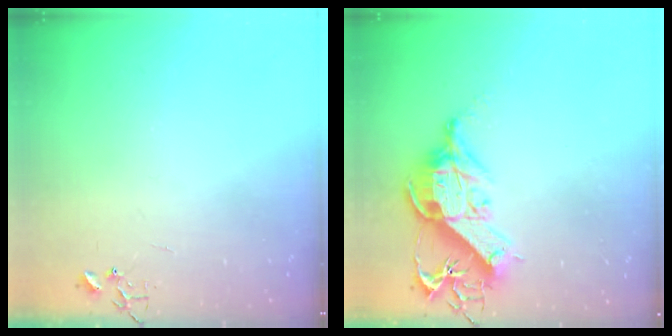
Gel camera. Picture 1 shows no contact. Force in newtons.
{"total": 13.7, "press": 13.5, "slide": 2.2}